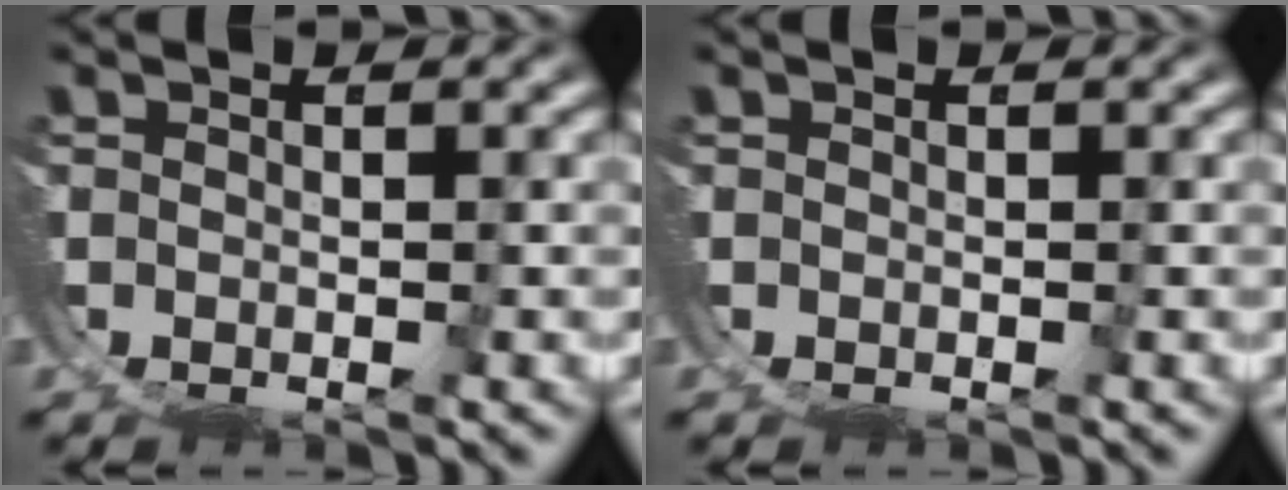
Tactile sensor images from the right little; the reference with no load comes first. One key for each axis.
{"total": 0.0}